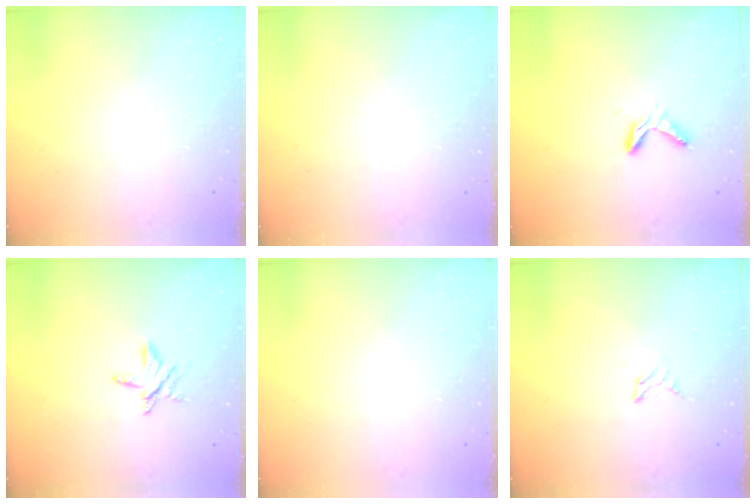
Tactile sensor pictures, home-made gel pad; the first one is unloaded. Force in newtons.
{"total": 0.0}
{"total": 5.5, "press": 5.4, "slide": 0.5}
{"total": 6.6, "press": 6.6, "slide": 0.3}
{"total": 0.0}
{"total": 2.9, "press": 2.9, "slide": 0.3}